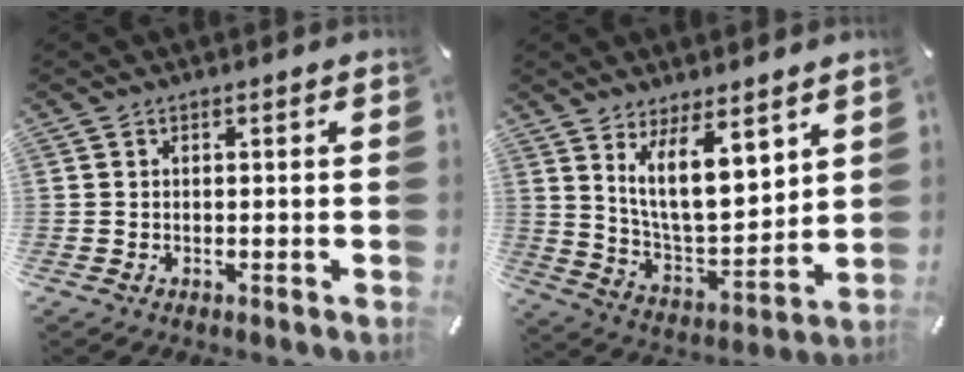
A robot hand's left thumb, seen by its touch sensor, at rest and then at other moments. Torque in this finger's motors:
{"motor_torque": [1.01, 0.09, 0.39, -0.37, 0.23]}